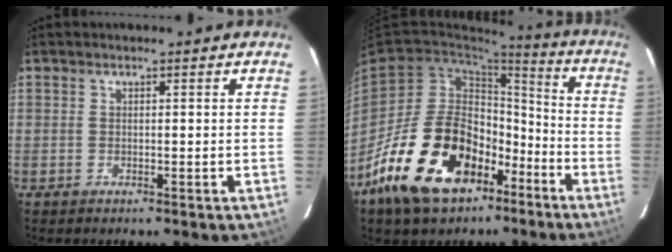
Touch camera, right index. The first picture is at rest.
{"total": 22.9, "force": [-13.0, 13.2, 13.5], "torque": [-0.265, 0.014, -0.202]}